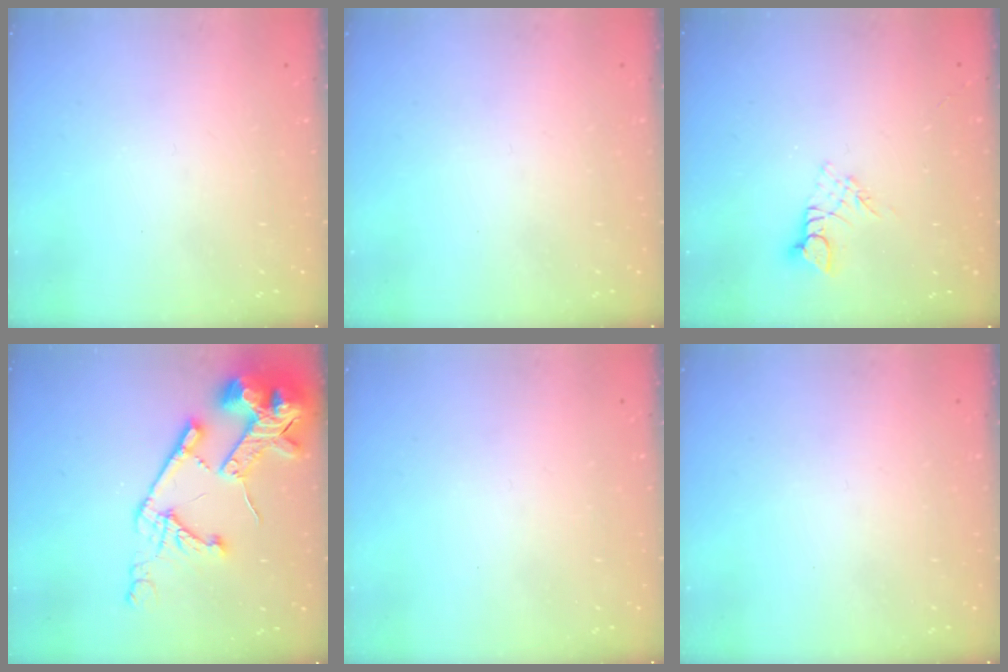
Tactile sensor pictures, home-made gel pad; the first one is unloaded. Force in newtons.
{"total": 0.0}
{"total": 3.9, "press": 3.9, "slide": 0.4}
{"total": 21.1, "press": 21.0, "slide": 2.4}
{"total": 0.0}
{"total": 0.0}